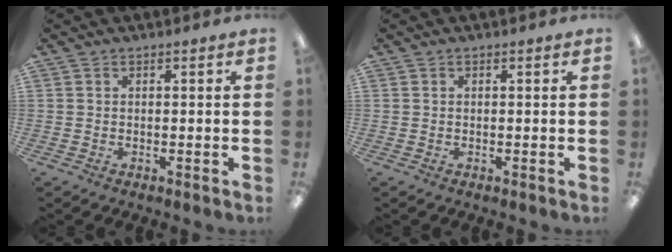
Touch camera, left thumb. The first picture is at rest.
{"total": 0.0}